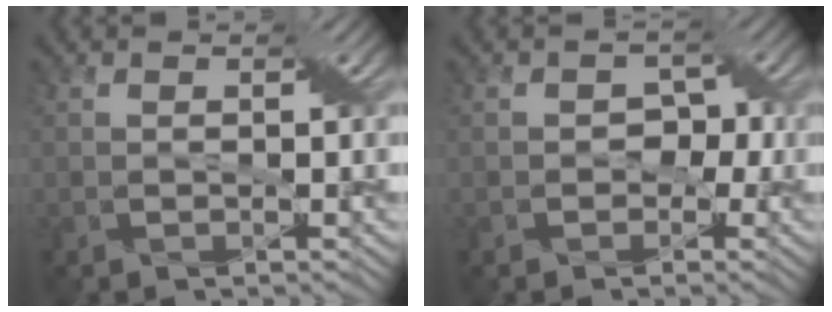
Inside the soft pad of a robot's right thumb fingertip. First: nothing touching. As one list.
[{"total": 2.1, "force": [-0.6, 2.0, 0.6], "torque": [0.005, 0.007, -0.015]}]